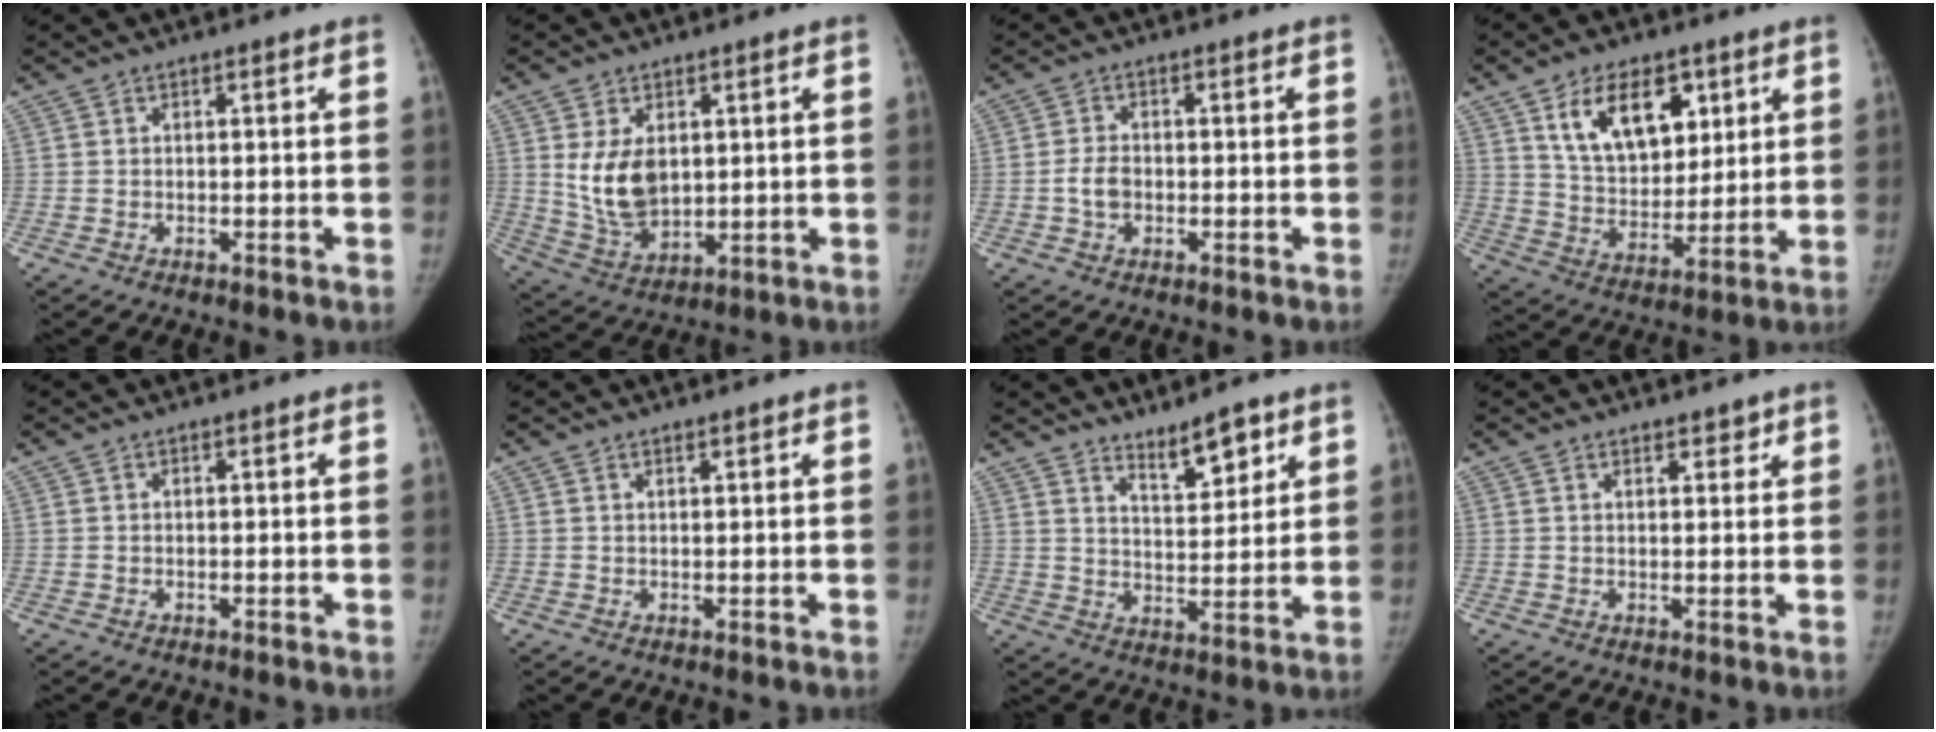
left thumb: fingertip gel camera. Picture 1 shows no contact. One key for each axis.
{"total": 10.2, "fx": 2.1, "fy": 6.6, "fz": 7.5, "tx": -0.116, "ty": -0.020, "tz": 0.059}
{"total": 3.4, "fx": -0.7, "fy": 2.4, "fz": 2.3, "tx": -0.039, "ty": 0.009, "tz": -0.015}
{"total": 14.9, "fx": 6.9, "fy": 9.0, "fz": 9.6, "tx": -0.118, "ty": -0.037, "tz": 0.132}
{"total": 0.0}
{"total": 0.9, "fx": 0.7, "fy": 0.2, "fz": 0.4, "tx": -0.006, "ty": -0.005, "tz": 0.014}
{"total": 7.4, "fx": 5.4, "fy": 2.5, "fz": 4.3, "tx": -0.046, "ty": -0.046, "tz": 0.090}
{"total": 2.4, "fx": 2.0, "fy": 1.1, "fz": 0.9, "tx": 0.002, "ty": -0.011, "tz": 0.026}